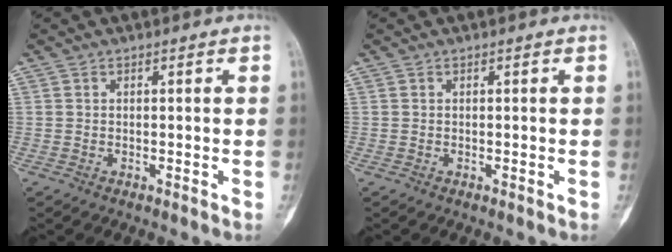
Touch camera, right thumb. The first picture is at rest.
{"total": 0.0}